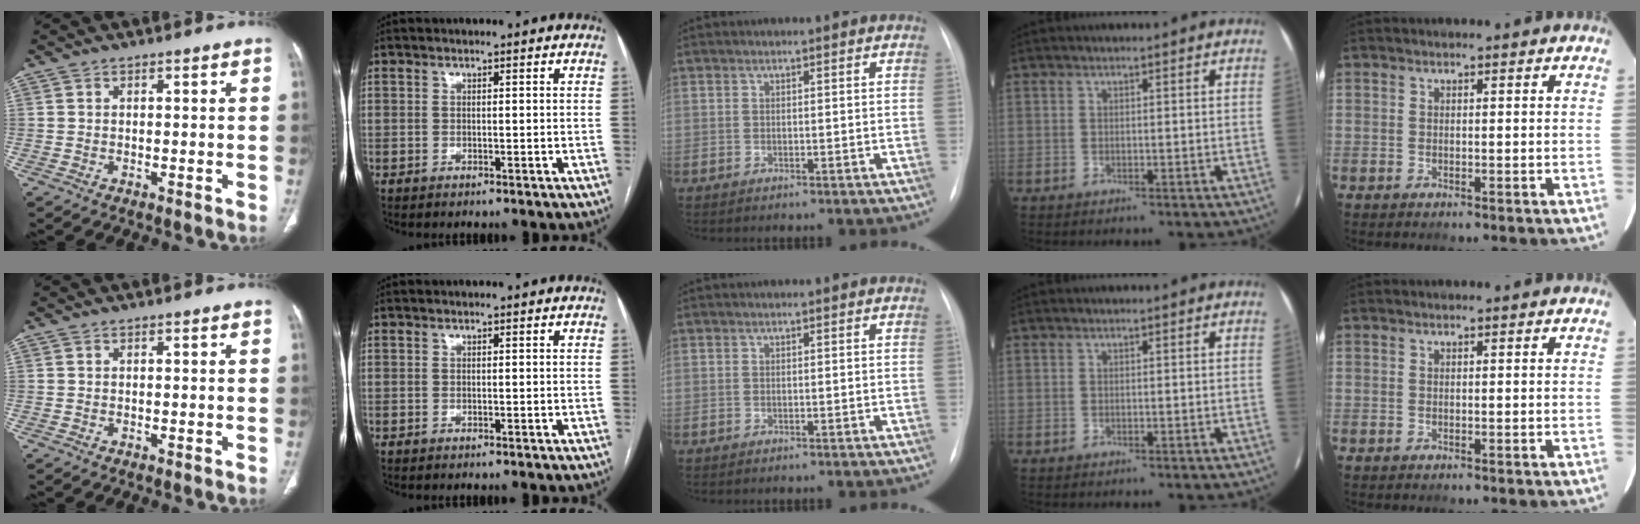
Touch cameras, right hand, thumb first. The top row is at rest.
{}